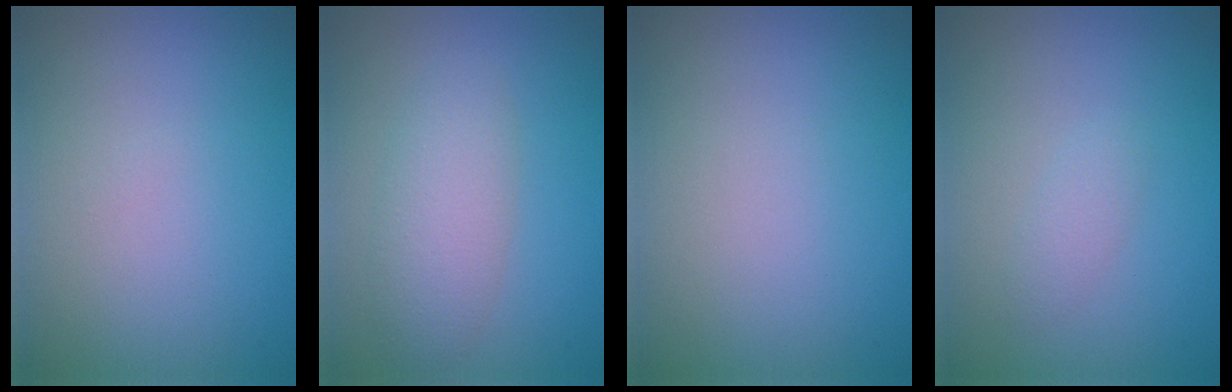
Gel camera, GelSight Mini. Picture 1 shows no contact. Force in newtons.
{"total": 3.5, "press": 3.5, "slide": 0.1}
{"total": 0.0}
{"total": 1.0, "press": 1.0, "slide": 0.0}